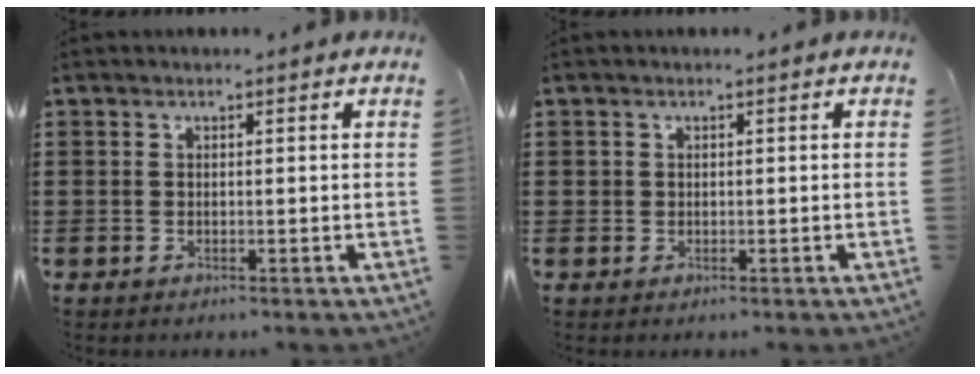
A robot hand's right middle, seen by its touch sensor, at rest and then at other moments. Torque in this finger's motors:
{"motor_torque": [-1.86, 0.28, -0.16, -0.04]}